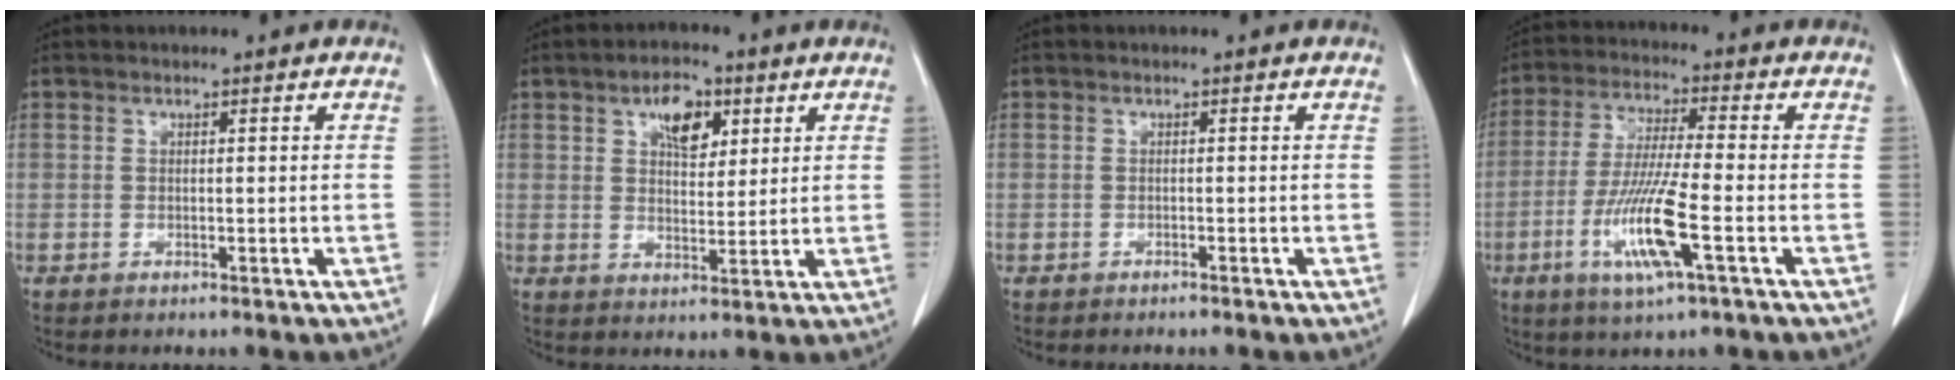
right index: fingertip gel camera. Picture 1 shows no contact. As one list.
[{"total": 6.1, "force": [2.9, 3.2, 4.4], "torque": [-0.072, 0.007, 0.049]}, {"total": 0.5, "force": [-0.5, 0.1, 0.1], "torque": [-0.007, -0.001, -0.010]}, {"total": 11.2, "force": [-3.9, 0.3, 10.5], "torque": [-0.212, -0.018, -0.076]}]